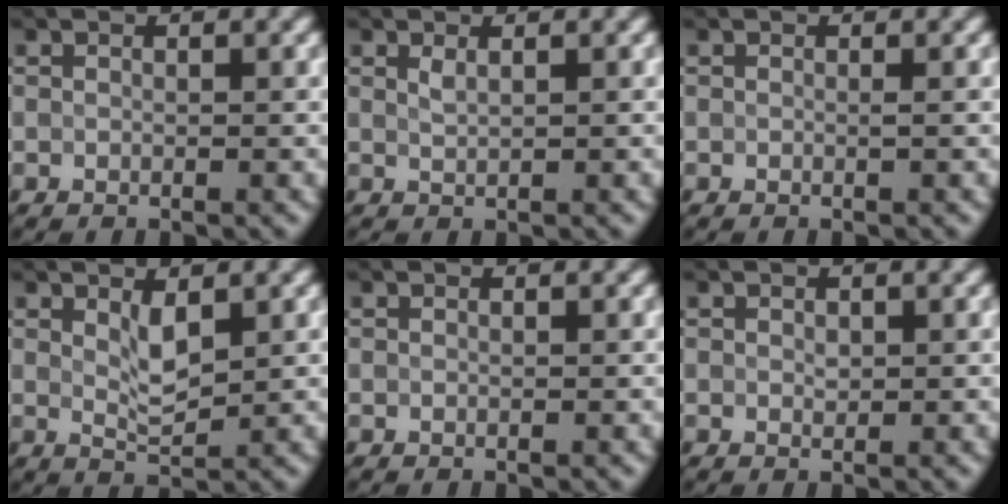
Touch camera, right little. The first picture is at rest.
{"total": 0.9, "force": [0.6, 0.1, 0.6], "torque": [-0.017, 0.001, 0.014]}
{"total": 0.0}
{"total": 2.3, "force": [1.1, 0.7, 1.9], "torque": [-0.041, -0.003, 0.023]}
{"total": 0.0}
{"total": 0.5, "force": [0.2, 0.3, 0.4], "torque": [-0.007, 0.001, 0.004]}